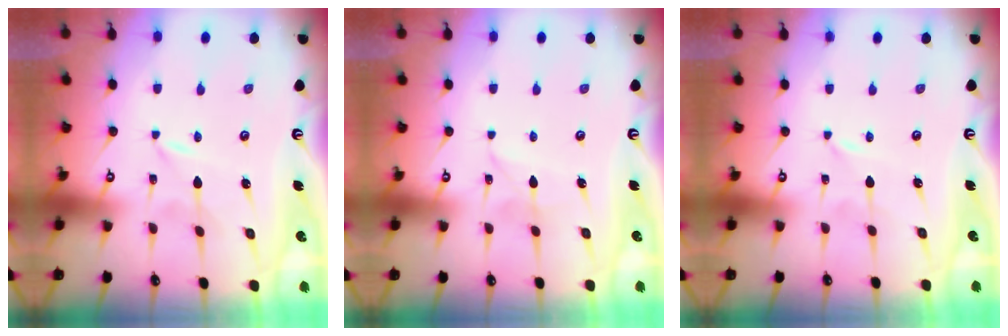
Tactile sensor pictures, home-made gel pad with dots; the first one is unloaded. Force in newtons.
{"total": 2.4, "press": 2.4, "slide": 0.2}
{"total": 0.0}